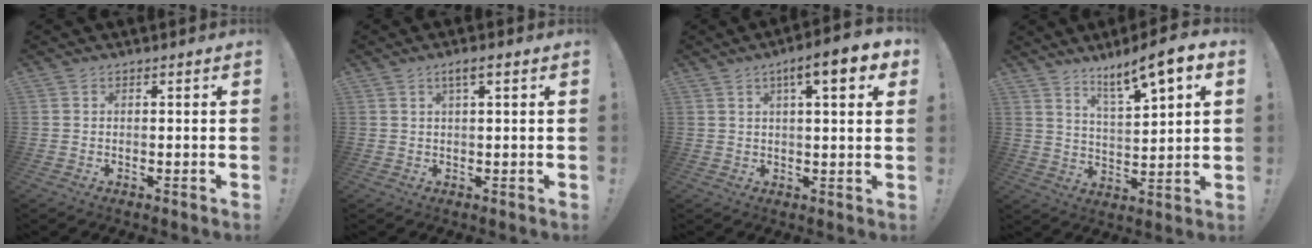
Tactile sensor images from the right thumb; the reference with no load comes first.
{"total": 3.0, "force": [1.2, 0.2, 2.7], "torque": [-0.053, 0.001, 0.018]}
{"total": 8.7, "force": [3.7, 1.7, 7.7], "torque": [-0.098, -0.017, 0.053]}
{"total": 10.0, "force": [7.2, 0.8, 6.9], "torque": [-0.117, -0.049, 0.116]}